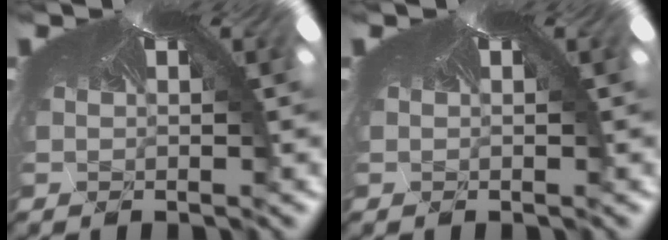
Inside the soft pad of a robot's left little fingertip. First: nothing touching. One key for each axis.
{"total": 0.0}